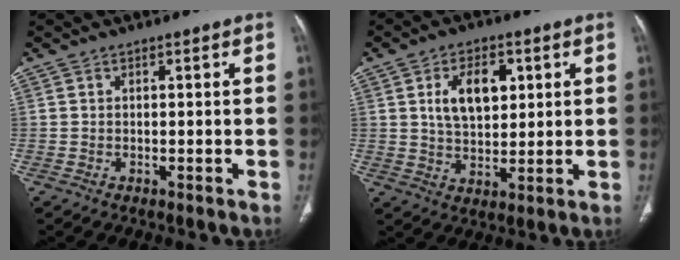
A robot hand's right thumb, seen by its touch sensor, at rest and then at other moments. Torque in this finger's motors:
{"motor_torque": [-0.76, 0.88, 0.14, 0.19, 0.15]}